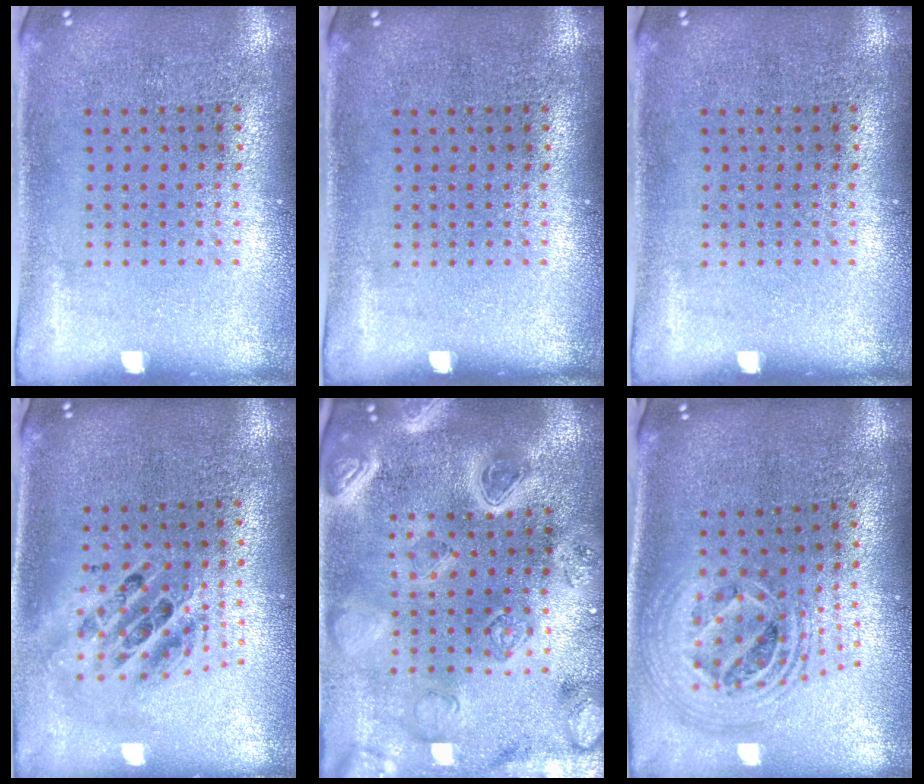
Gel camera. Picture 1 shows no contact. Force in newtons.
{"total": 0.0}
{"total": 0.0}
{"total": 2.0, "press": 1.6, "slide": 1.2}
{"total": 4.7, "press": 4.1, "slide": 2.3}
{"total": 2.4, "press": 1.8, "slide": 1.6}